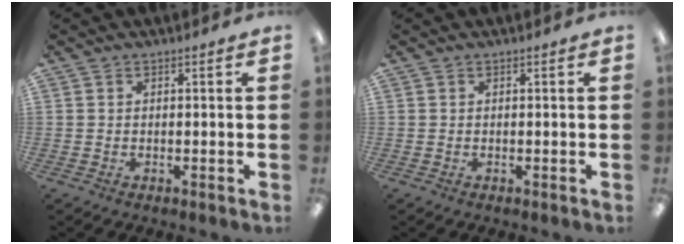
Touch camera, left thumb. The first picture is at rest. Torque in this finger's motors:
{"motor_torque": [0.00, 0.00, -0.01, -0.01, 0.00]}